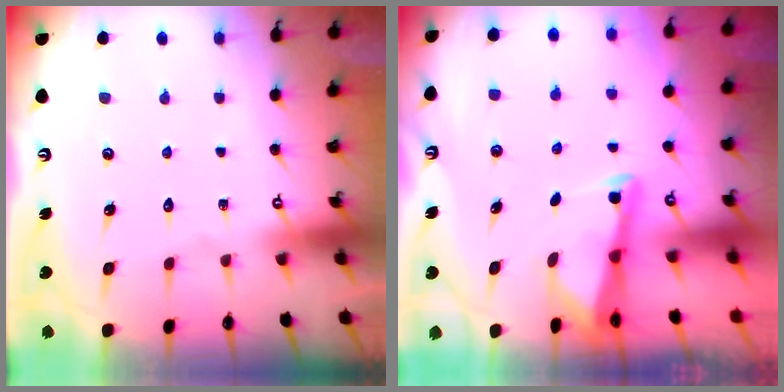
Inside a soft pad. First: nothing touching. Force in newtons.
{"total": 2.9, "press": 2.9, "slide": 0.2}